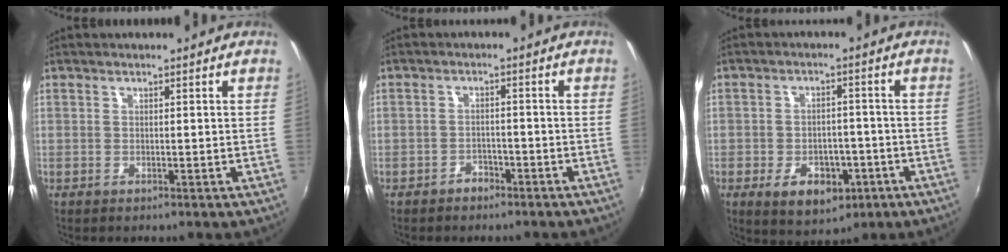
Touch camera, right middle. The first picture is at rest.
{"total": 2.7, "force": [-2.2, 1.5, 0.4], "torque": [-0.018, 0.007, -0.029]}
{"total": 9.4, "force": [-4.4, 6.0, 5.7], "torque": [-0.114, -0.001, -0.055]}